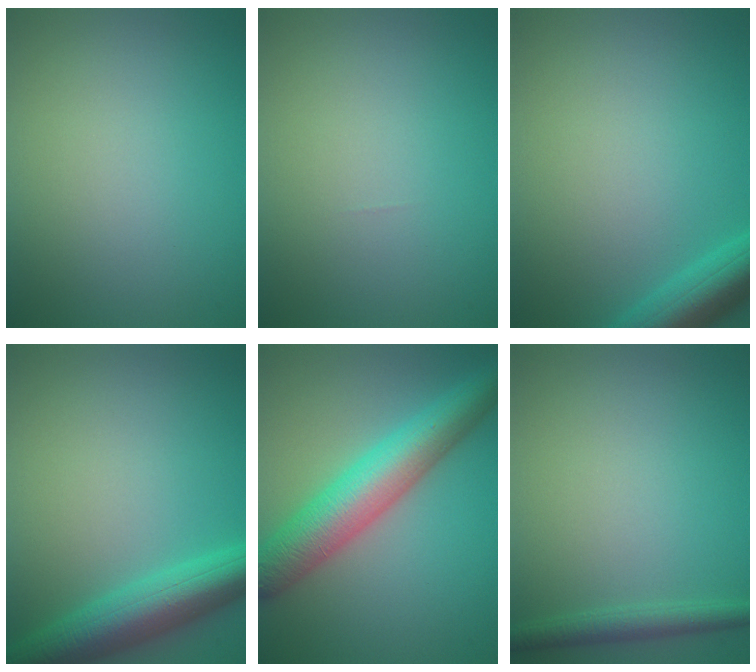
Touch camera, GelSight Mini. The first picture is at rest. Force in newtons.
{"total": 0.0}
{"total": 4.6, "press": 4.6, "slide": 0.3}
{"total": 6.5, "press": 6.5, "slide": 0.2}
{"total": 7.6, "press": 7.6, "slide": 0.1}
{"total": 1.9, "press": 1.9, "slide": 0.1}